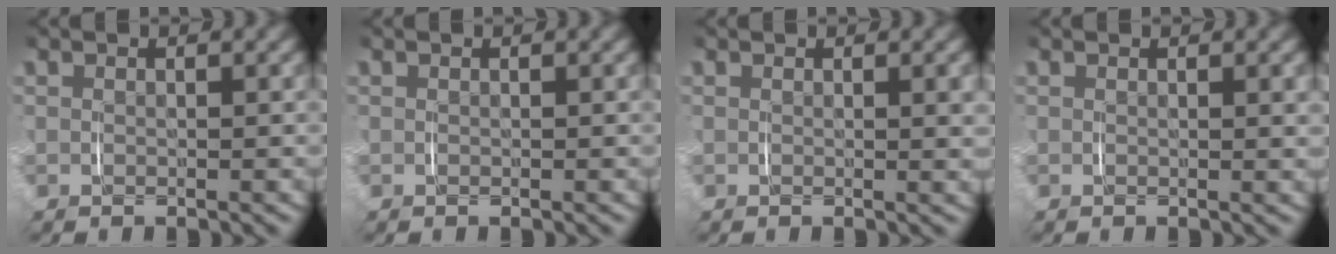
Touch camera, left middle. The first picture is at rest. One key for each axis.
{"total": 0.0}
{"total": 0.9, "fx": 0.4, "fy": -0.3, "fz": 0.7, "tx": -0.005, "ty": -0.001, "tz": 0.005}
{"total": 0.6, "fx": 0.3, "fy": -0.3, "fz": 0.4, "tx": -0.002, "ty": 0.000, "tz": 0.004}